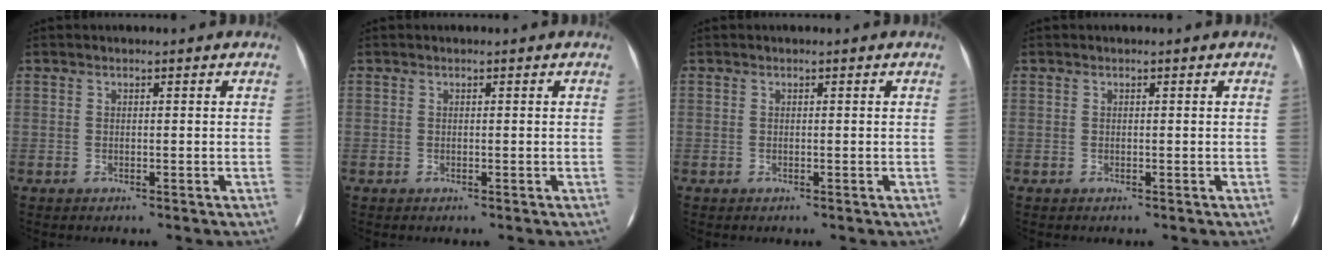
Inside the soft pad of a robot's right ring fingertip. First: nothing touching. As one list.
[{"total": 0.0}, {"total": 0.0}, {"total": 0.0}]